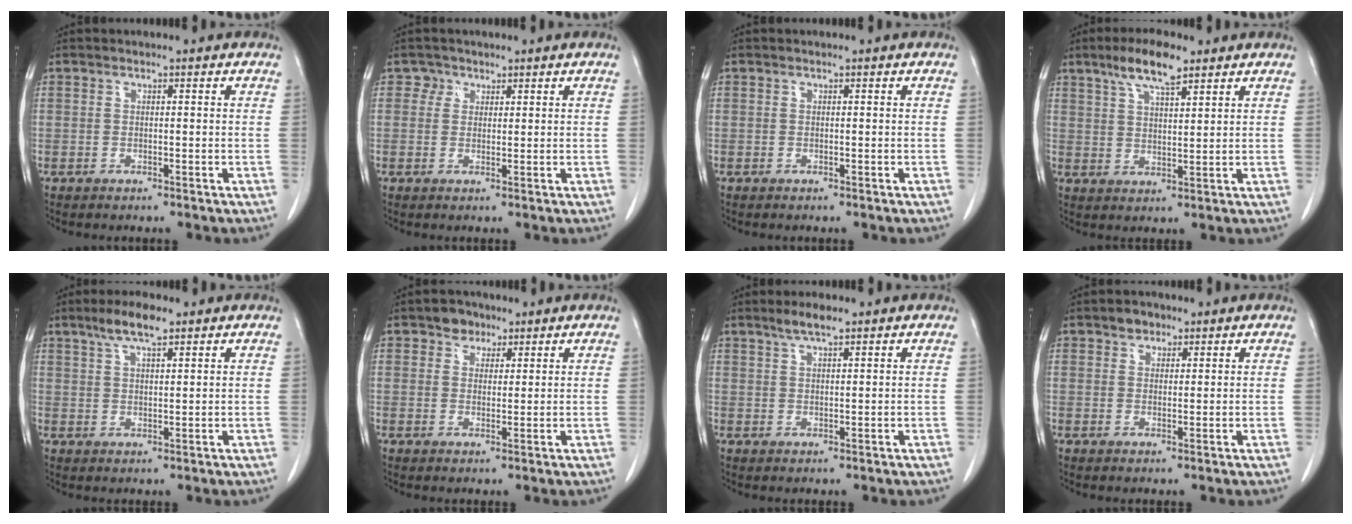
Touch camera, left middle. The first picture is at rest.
{"total": 1.6, "force": [1.0, 1.3, -0.1], "torque": [0.012, -0.001, 0.010]}
{"total": 0.0}
{"total": 7.3, "force": [5.0, 1.6, 5.0], "torque": [-0.101, 0.008, 0.092]}
{"total": 5.3, "force": [3.7, 1.0, 3.6], "torque": [-0.076, 0.007, 0.068]}
{"total": 3.2, "force": [2.1, 2.2, 0.8], "torque": [-0.012, 0.005, 0.032]}
{"total": 3.2, "force": [2.4, 0.4, 2.0], "torque": [-0.046, 0.003, 0.047]}
{"total": 2.2, "force": [1.5, 1.5, 0.6], "torque": [-0.011, 0.003, 0.023]}